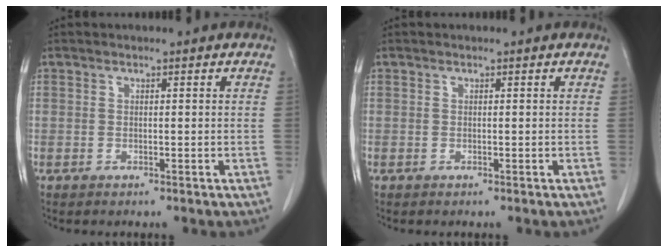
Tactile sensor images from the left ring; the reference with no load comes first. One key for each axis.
{"total": 0.0}